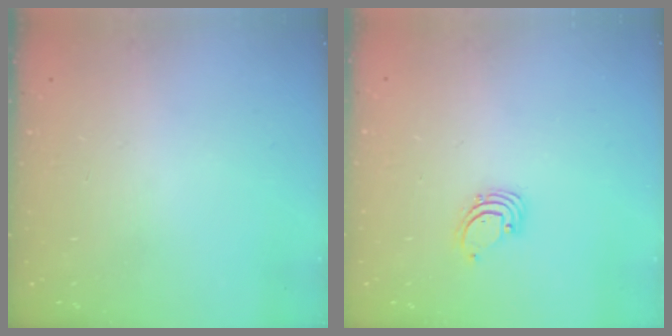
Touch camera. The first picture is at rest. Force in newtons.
{"total": 1.4, "press": 1.4, "slide": 0.1}